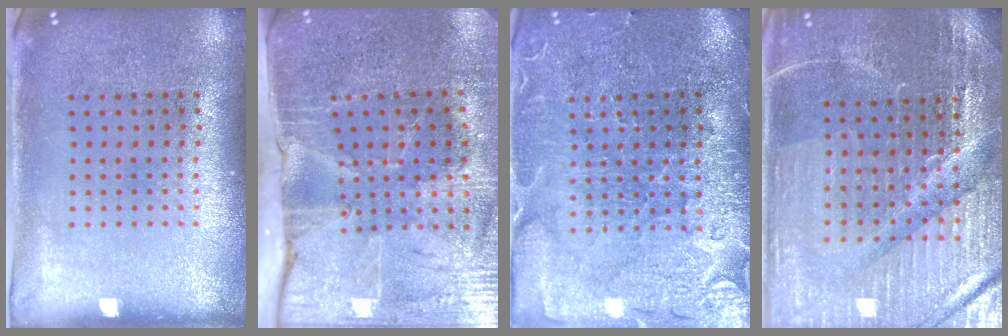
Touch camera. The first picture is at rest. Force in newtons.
{"total": 4.3, "press": 3.7, "slide": 2.2}
{"total": 3.6, "press": 3.4, "slide": 1.2}
{"total": 4.0, "press": 3.9, "slide": 0.8}